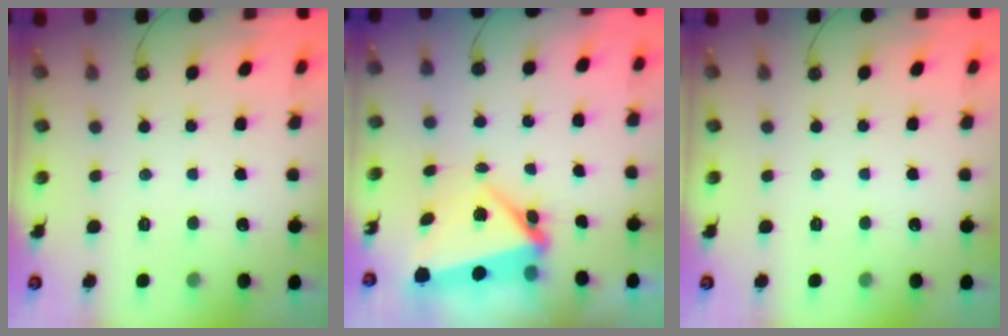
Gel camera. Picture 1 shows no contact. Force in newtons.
{"total": 11.4, "press": 5.4, "slide": 10.1}
{"total": 0.0}